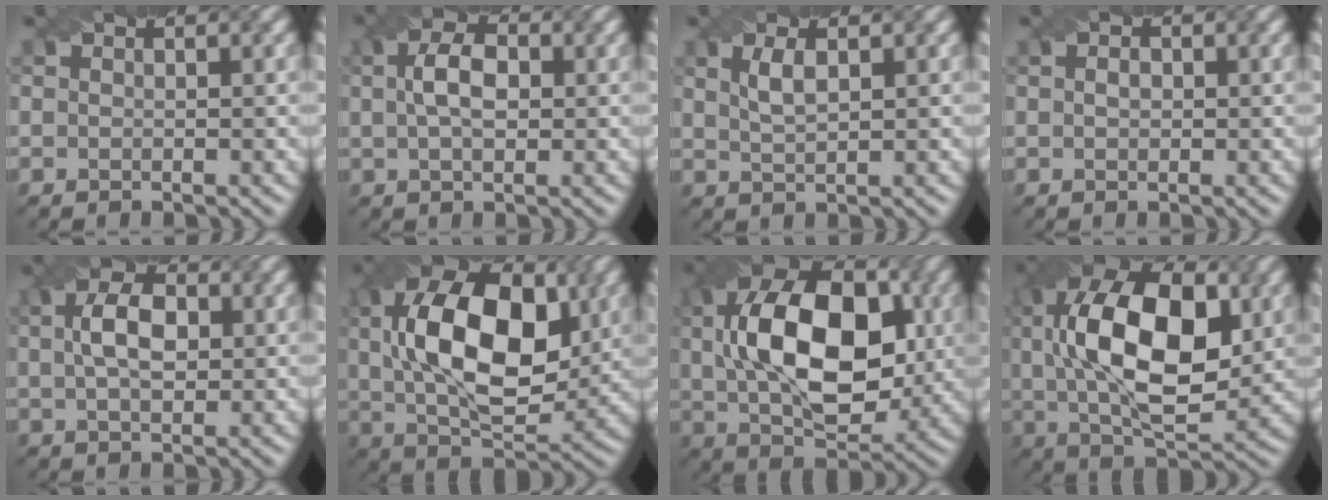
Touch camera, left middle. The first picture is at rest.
{"total": 4.0, "force": [0.6, 2.2, 3.2], "torque": [-0.063, 0.007, 0.005]}
{"total": 2.1, "force": [0.8, 0.7, 1.8], "torque": [-0.037, 0.002, 0.019]}
{"total": 1.0, "force": [0.1, 0.7, 0.7], "torque": [-0.014, 0.002, 0.001]}
{"total": 4.7, "force": [0.8, 2.7, 3.8], "torque": [-0.074, 0.007, 0.011]}
{"total": 13.7, "force": [2.2, 7.4, 11.3], "torque": [-0.191, 0.016, 0.036]}
{"total": 14.1, "force": [1.5, 8.3, 11.3], "torque": [-0.198, 0.009, 0.028]}
{"total": 14.3, "force": [2.2, 7.3, 12.1], "torque": [-0.209, 0.012, 0.035]}